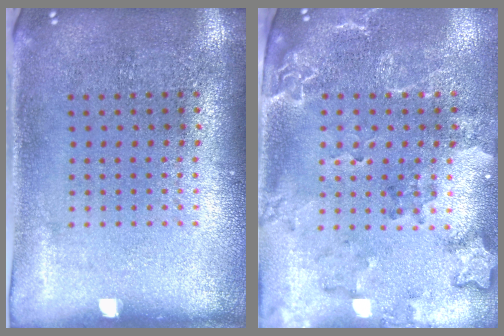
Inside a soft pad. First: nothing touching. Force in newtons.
{"total": 2.2, "press": 1.9, "slide": 1.1}